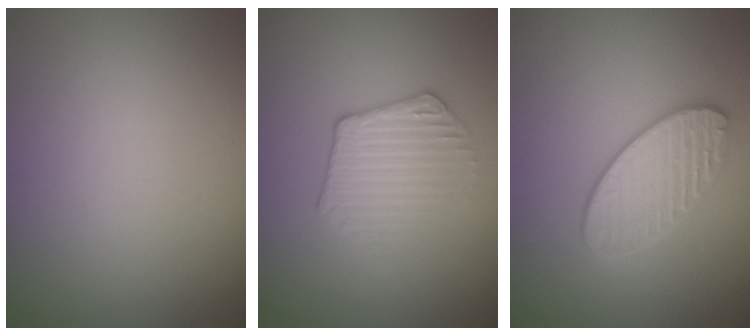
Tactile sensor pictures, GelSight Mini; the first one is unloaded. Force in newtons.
{"total": 2.3, "press": 1.8, "slide": 1.4}
{"total": 3.5, "press": 3.3, "slide": 1.3}